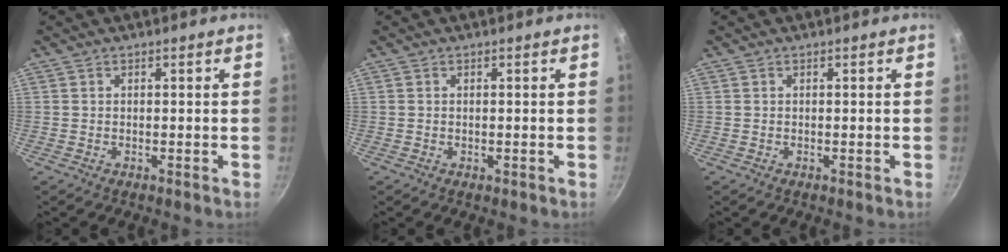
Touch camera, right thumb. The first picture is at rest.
{"total": 0.0}
{"total": 0.0}